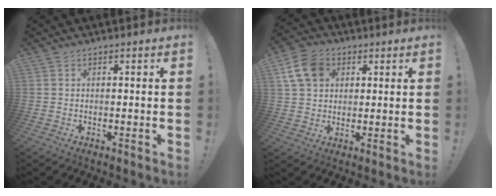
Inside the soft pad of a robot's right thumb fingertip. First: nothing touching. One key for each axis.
{"total": 10.9, "fx": 4.2, "fy": 8.2, "fz": 5.9, "tx": -0.107, "ty": -0.002, "tz": 0.087}